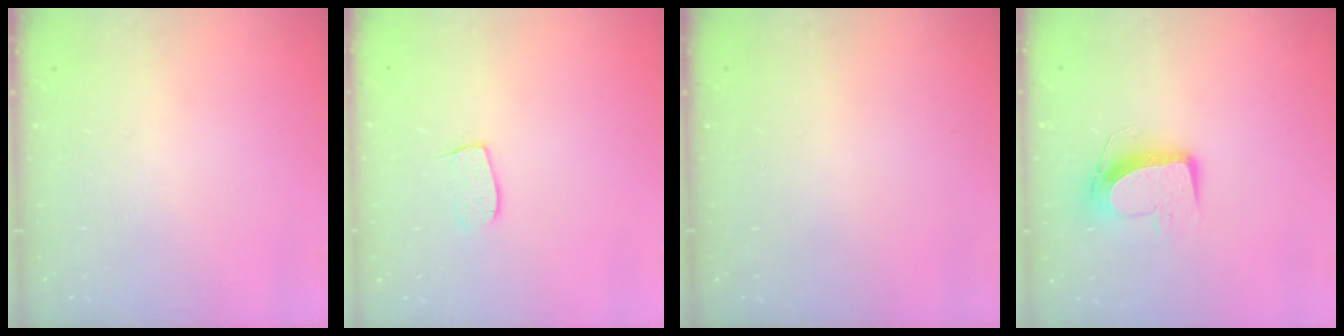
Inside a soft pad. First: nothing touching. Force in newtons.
{"total": 5.5, "press": 5.5, "slide": 0.4}
{"total": 0.0}
{"total": 10.5, "press": 10.5, "slide": 0.4}